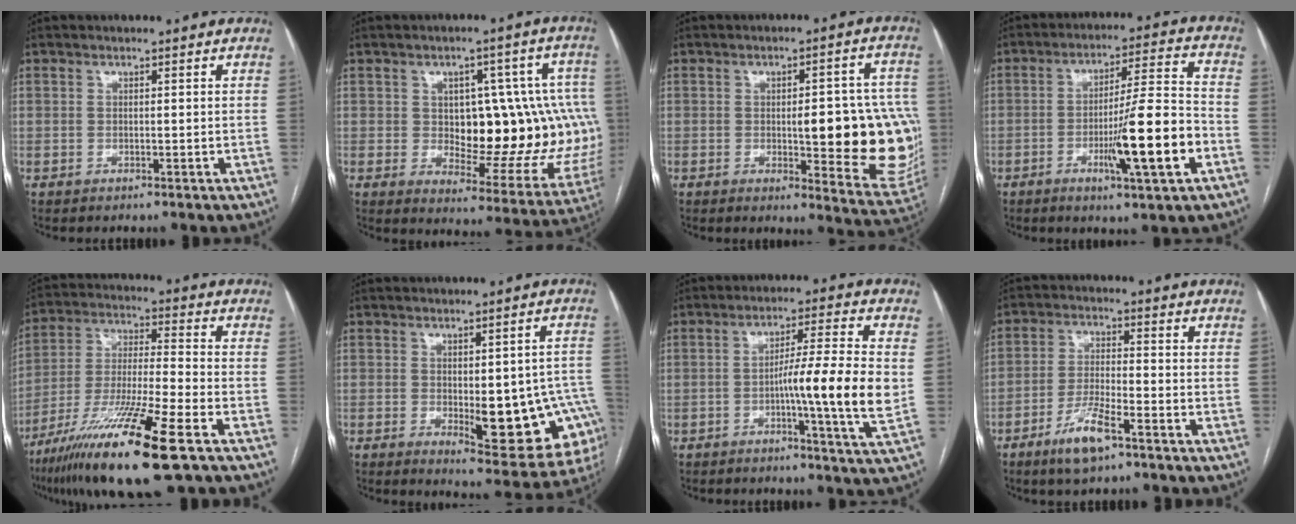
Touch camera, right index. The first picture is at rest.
{"total": 20.7, "force": [0.3, 9.5, 18.4], "torque": [-0.175, 0.031, 0.027]}
{"total": 18.8, "force": [-1.8, 5.3, 18.0], "torque": [-0.149, 0.015, -0.005]}
{"total": 13.7, "force": [-4.6, 0.3, 12.9], "torque": [-0.208, -0.006, -0.074]}
{"total": 18.8, "force": [-10.8, 0.9, 15.4], "torque": [-0.296, -0.046, -0.194]}
{"total": 15.2, "force": [-3.3, 5.4, 13.8], "torque": [-0.119, 0.014, -0.020]}
{"total": 11.4, "force": [-1.5, -1.0, 11.2], "torque": [-0.181, -0.005, -0.031]}
{"total": 7.3, "force": [-4.6, 1.4, 5.5], "torque": [-0.113, -0.008, -0.085]}